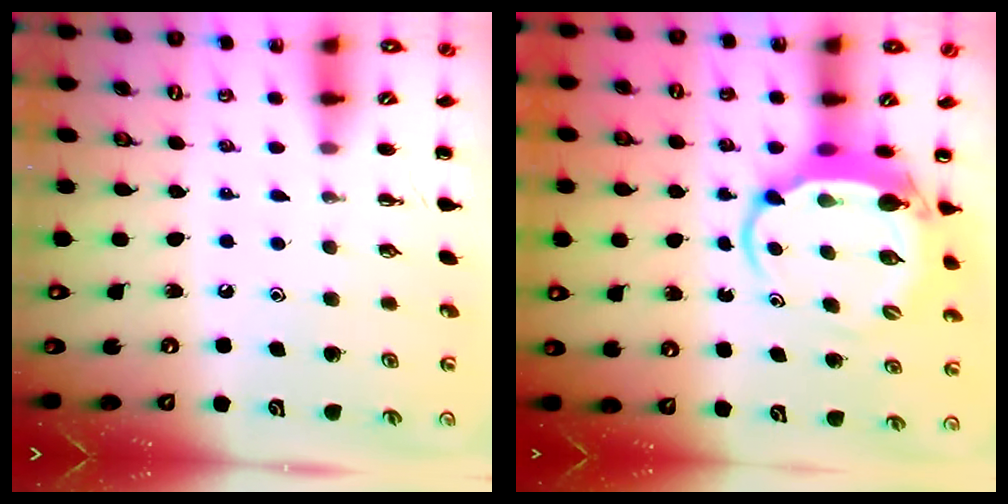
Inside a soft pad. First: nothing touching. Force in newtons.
{"total": 6.2, "press": 6.1, "slide": 1.1}